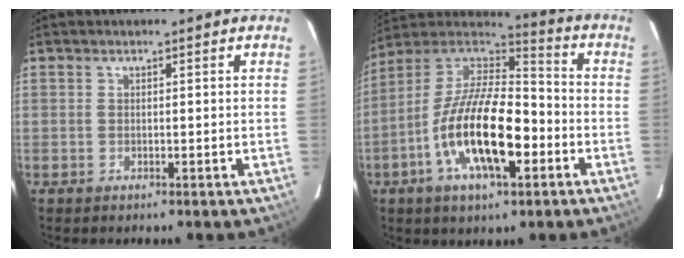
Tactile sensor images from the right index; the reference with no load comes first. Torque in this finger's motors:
{"motor_torque": [1.26, -0.88, 1.05, 0.21]}